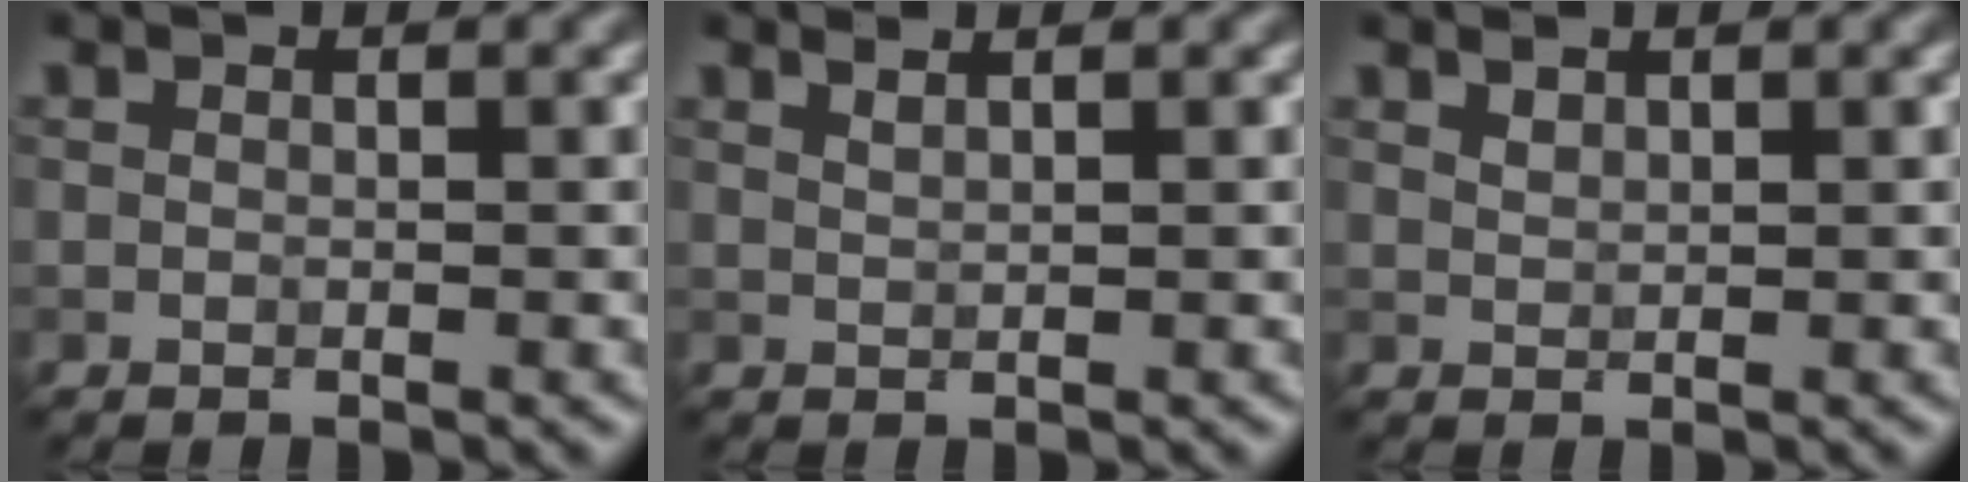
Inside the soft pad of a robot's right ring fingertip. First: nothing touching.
{"total": 1.5, "force": [1.2, 0.5, 0.9], "torque": [-0.003, 0.000, 0.009]}
{"total": 0.9, "force": [0.7, 0.3, 0.3], "torque": [-0.010, 0.001, 0.018]}